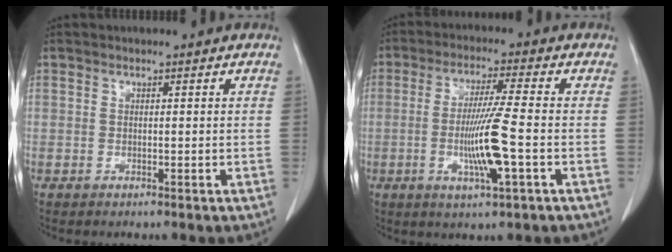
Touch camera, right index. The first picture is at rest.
{"total": 9.5, "force": [-2.1, -0.3, 9.3], "torque": [-0.178, -0.012, -0.040]}